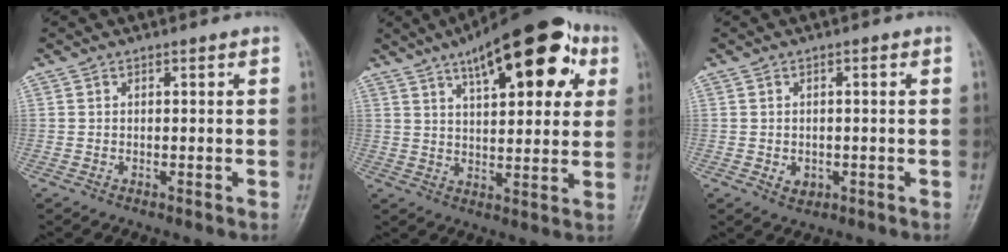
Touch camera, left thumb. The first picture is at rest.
{"total": 20.0, "force": [9.1, 8.0, 16.0], "torque": [-0.201, -0.002, 0.131]}
{"total": 2.5, "force": [-0.6, 2.0, 1.4], "torque": [-0.011, 0.001, -0.005]}